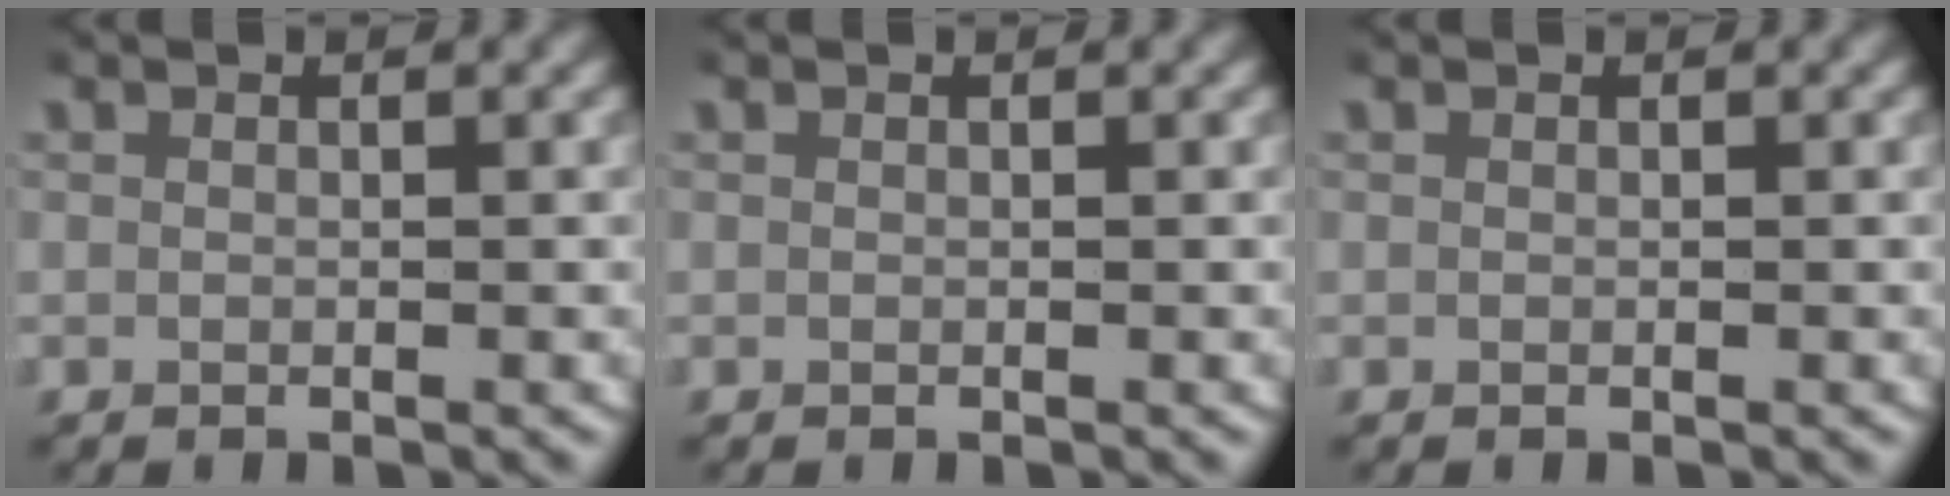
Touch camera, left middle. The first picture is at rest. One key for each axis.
{"total": 0.0}
{"total": 0.0}